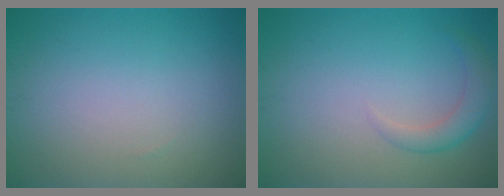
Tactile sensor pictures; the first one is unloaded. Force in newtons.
{"total": 2.2, "press": 2.2, "slide": 0.1}